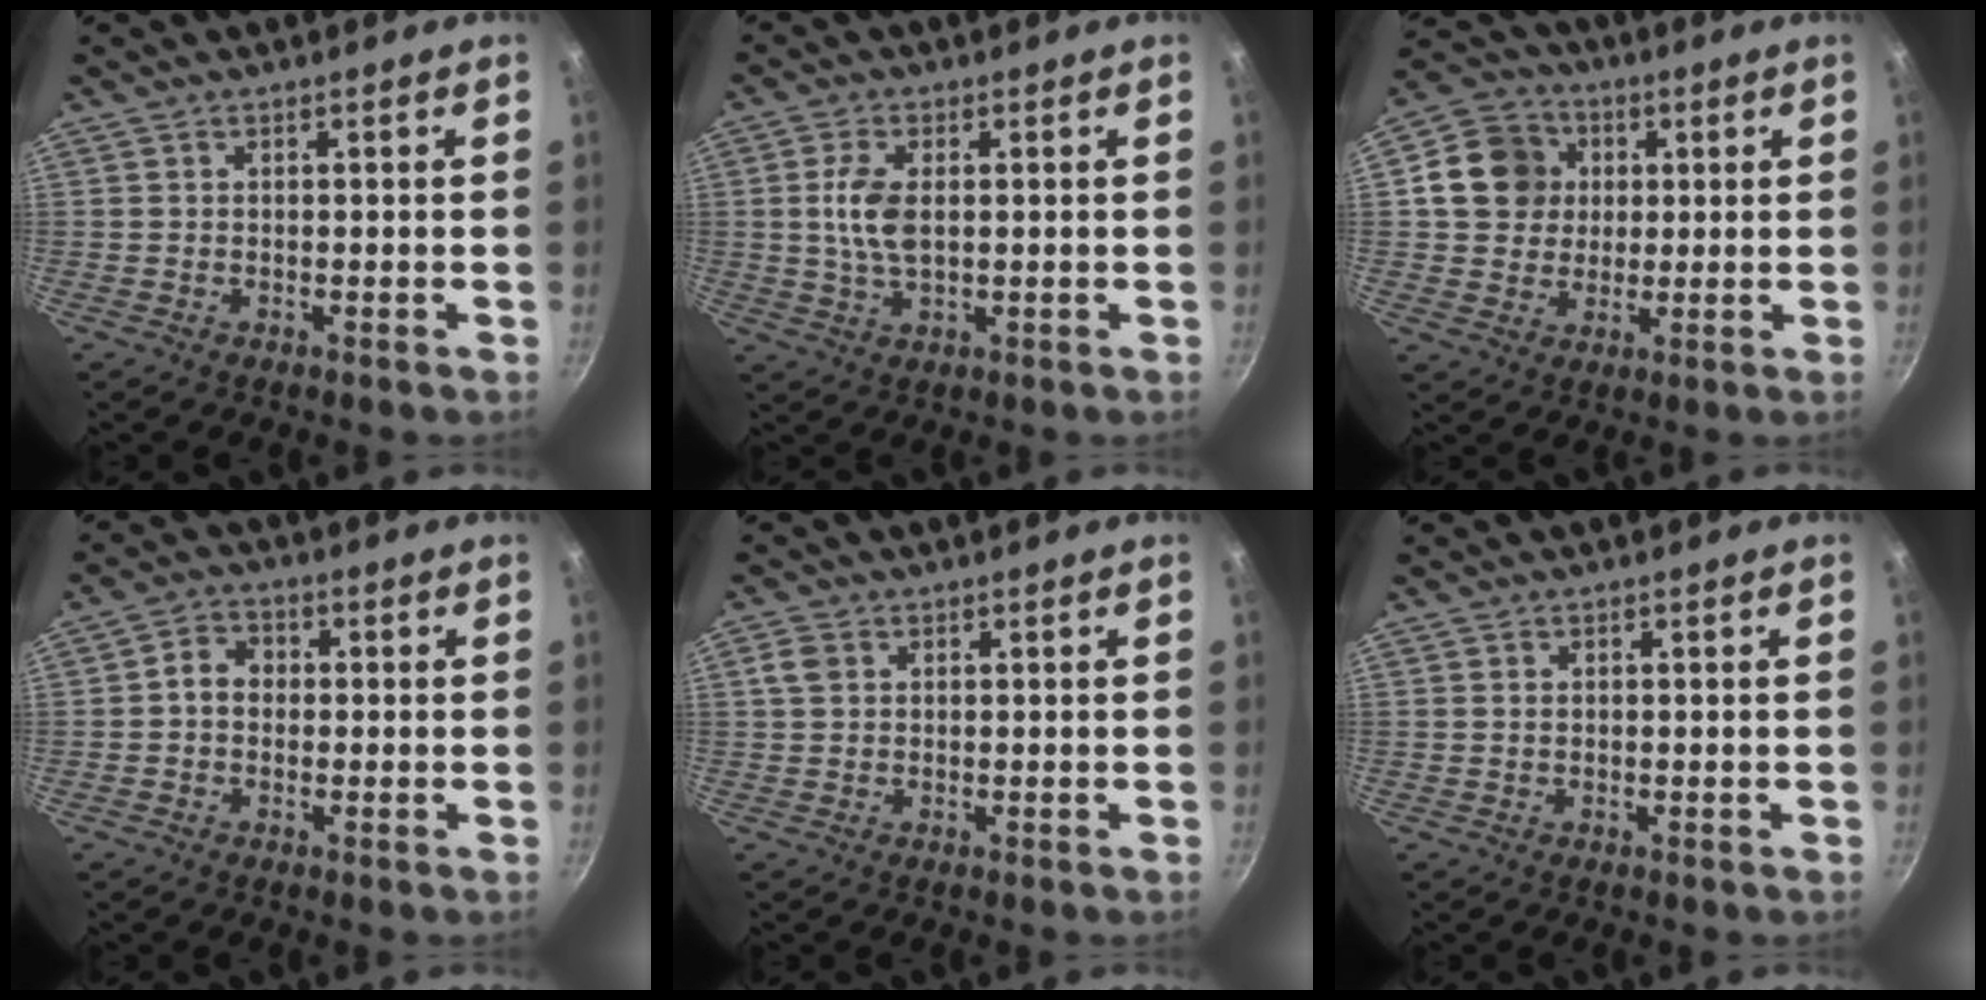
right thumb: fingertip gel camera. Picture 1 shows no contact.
{"total": 6.7, "force": [0.7, 3.5, 5.7], "torque": [-0.116, 0.001, 0.013]}
{"total": 11.3, "force": [2.1, 10.1, 4.7], "torque": [-0.057, 0.015, 0.028]}
{"total": 4.2, "force": [-0.2, 3.5, 2.2], "torque": [-0.022, 0.011, -0.015]}
{"total": 2.9, "force": [0.7, 2.3, 1.6], "torque": [-0.024, 0.005, 0.012]}
{"total": 0.8, "force": [0.2, 0.6, 0.5], "torque": [-0.009, 0.003, 0.002]}